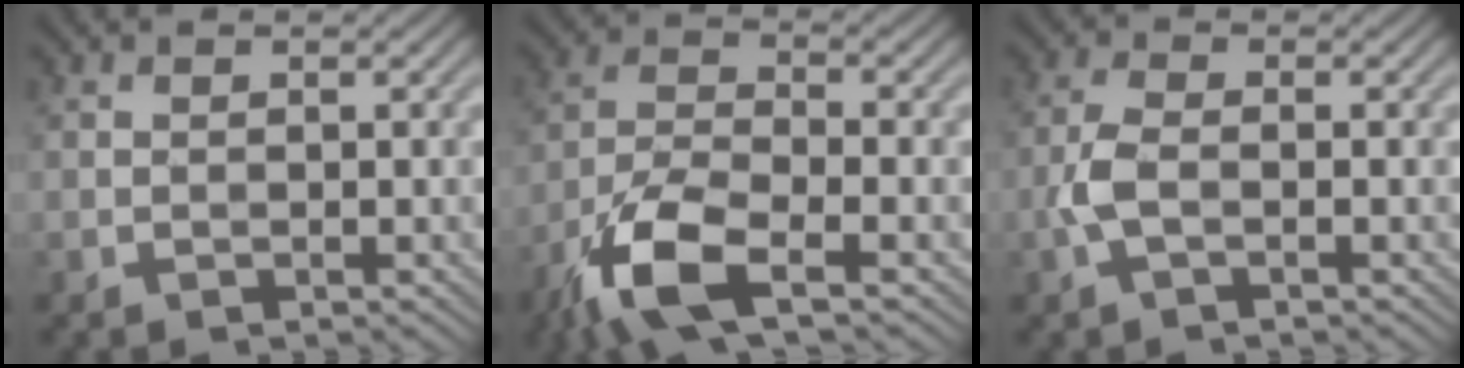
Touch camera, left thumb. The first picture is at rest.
{"total": 9.6, "force": [-5.8, 3.1, 7.0], "torque": [-0.151, -0.007, -0.127]}
{"total": 3.1, "force": [-1.0, 1.2, 2.7], "torque": [-0.072, 0.001, -0.028]}